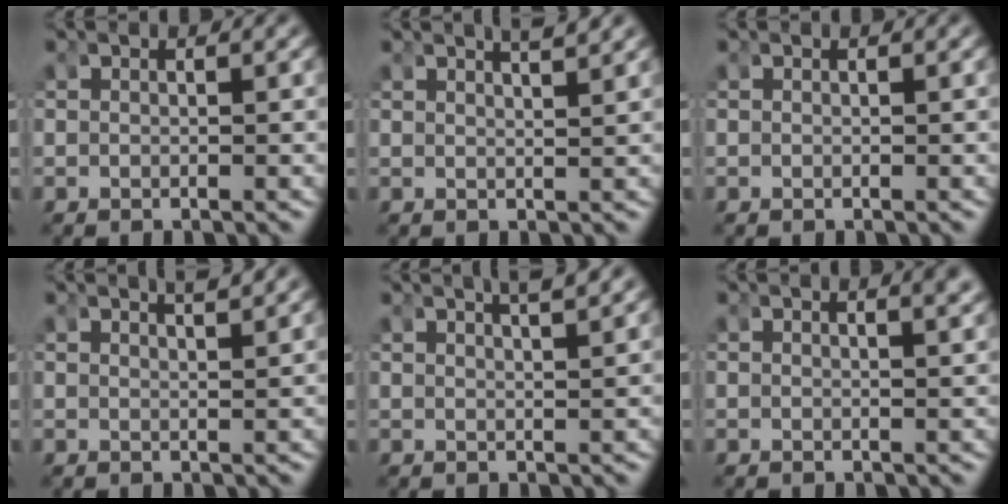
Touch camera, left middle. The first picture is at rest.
{"total": 2.6, "force": [2.1, -0.6, 1.3], "torque": [-0.015, -0.004, 0.042]}
{"total": 0.0}
{"total": 2.3, "force": [1.9, -0.7, 1.0], "torque": [-0.012, -0.006, 0.039]}
{"total": 3.8, "force": [3.0, 0.0, 2.4], "torque": [-0.030, 0.004, 0.052]}
{"total": 1.8, "force": [1.1, -0.1, 1.4], "torque": [-0.015, -0.004, 0.020]}